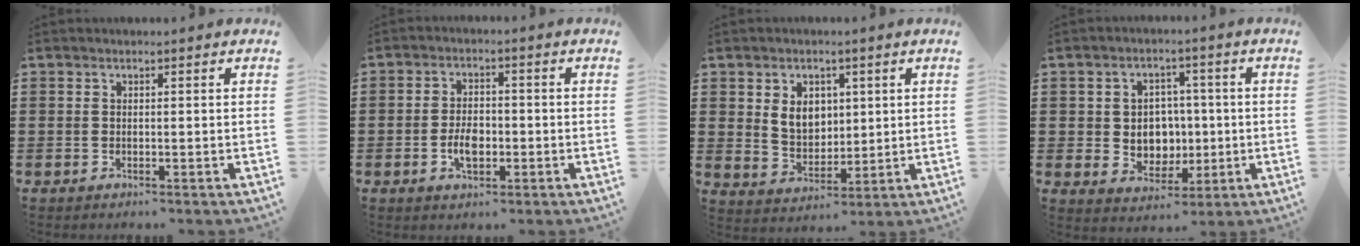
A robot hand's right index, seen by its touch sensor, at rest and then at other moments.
{"total": 4.3, "force": [-1.2, 2.4, 3.4], "torque": [-0.069, 0.004, -0.023]}
{"total": 5.7, "force": [1.7, 4.4, 3.2], "torque": [-0.071, 0.010, 0.028]}
{"total": 5.3, "force": [0.3, 4.9, 1.8], "torque": [-0.031, 0.005, 0.001]}